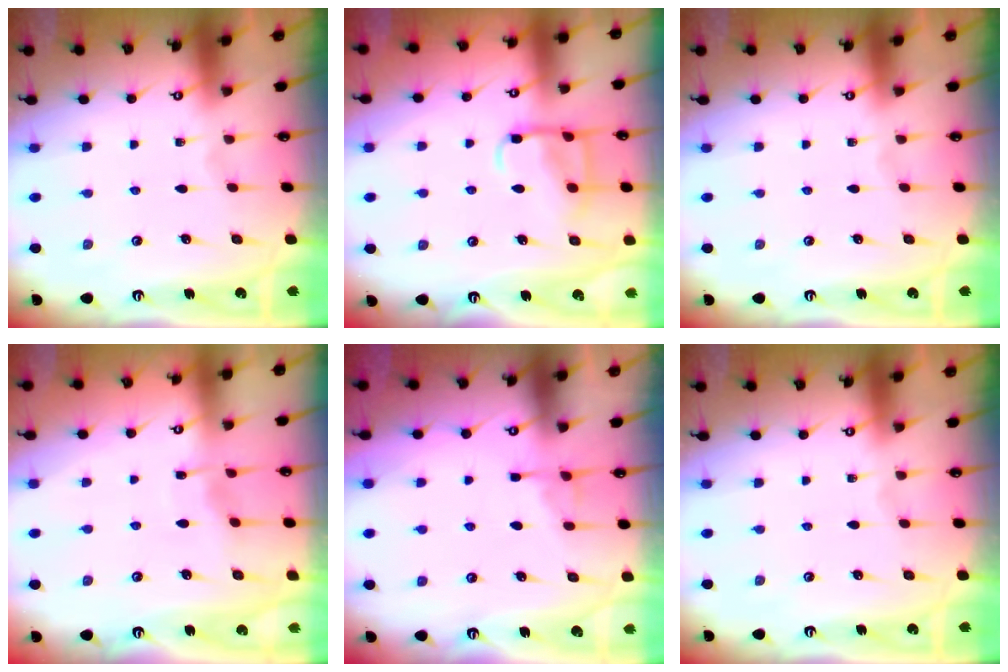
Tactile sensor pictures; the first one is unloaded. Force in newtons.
{"total": 11.2, "press": 11.1, "slide": 1.0}
{"total": 0.0}
{"total": 4.1, "press": 4.1, "slide": 0.5}
{"total": 4.1, "press": 4.1, "slide": 0.5}
{"total": 0.0}